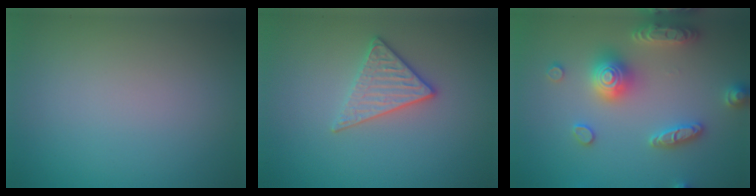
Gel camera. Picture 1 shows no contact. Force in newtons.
{"total": 2.8, "press": 2.6, "slide": 1.1}
{"total": 5.4, "press": 5.4, "slide": 1.0}